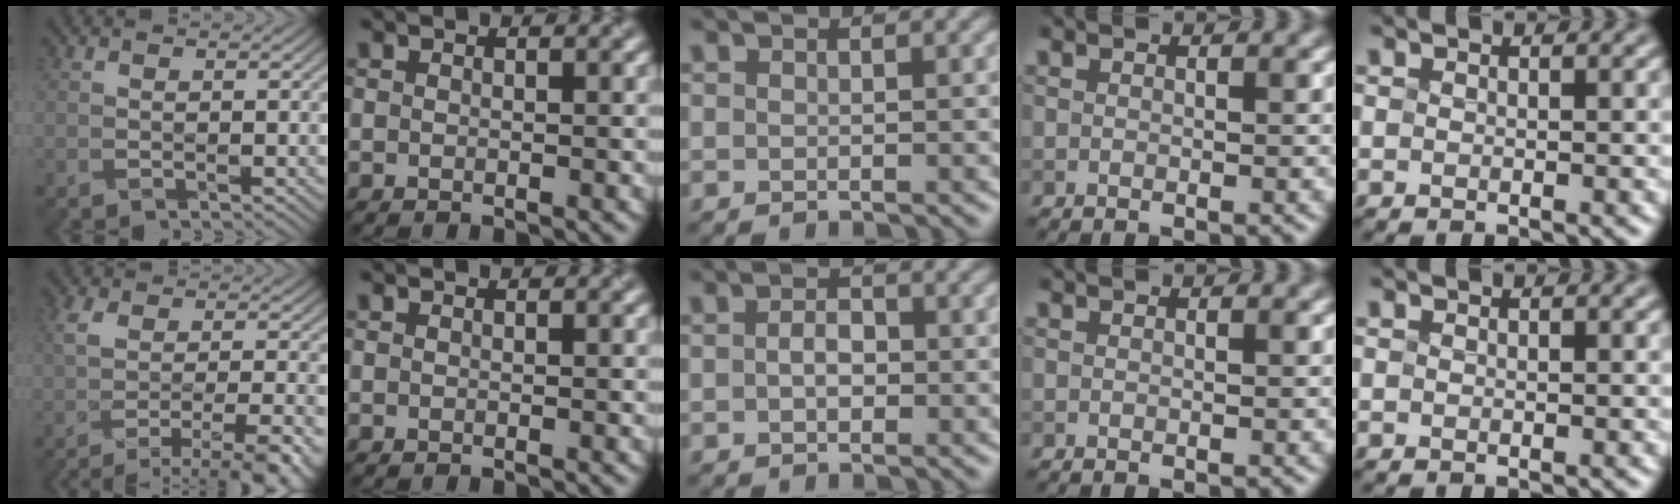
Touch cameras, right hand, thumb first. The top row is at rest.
{"thumb": {"total": 7.4, "force": [-4.1, 2.1, 5.9], "torque": [-0.079, -0.015, -0.065]}, "middle": {"total": 1.8, "force": [-0.1, 1.1, 1.4], "torque": [-0.025, 0.004, -0.005]}}